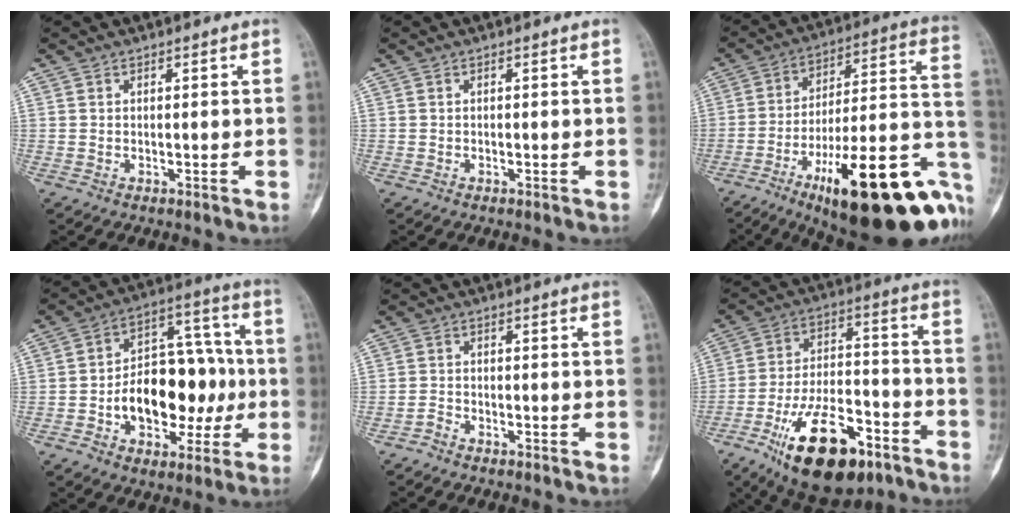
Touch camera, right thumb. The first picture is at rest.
{"total": 0.0}
{"total": 32.4, "force": [-13.5, 9.8, 27.7], "torque": [-0.320, 0.060, -0.195]}
{"total": 18.5, "force": [-2.9, 12.0, 13.8], "torque": [-0.163, 0.049, -0.035]}
{"total": 1.6, "force": [-1.4, 0.7, 0.3], "torque": [-0.010, 0.009, -0.028]}
{"total": 21.2, "force": [-11.9, 9.7, 14.6], "torque": [-0.247, 0.066, -0.192]}